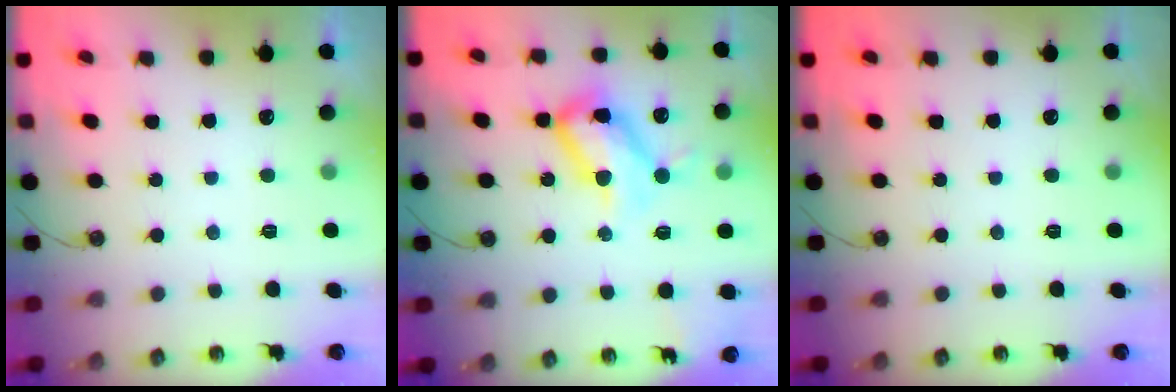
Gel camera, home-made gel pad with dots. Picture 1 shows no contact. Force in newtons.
{"total": 17.4, "press": 17.3, "slide": 1.4}
{"total": 0.0}